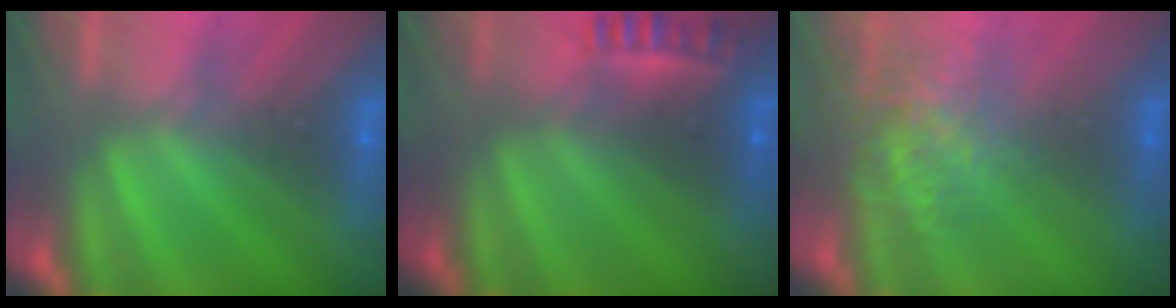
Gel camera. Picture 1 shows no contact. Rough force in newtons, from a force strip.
{"total": 2.3}
{"total": 3.7}